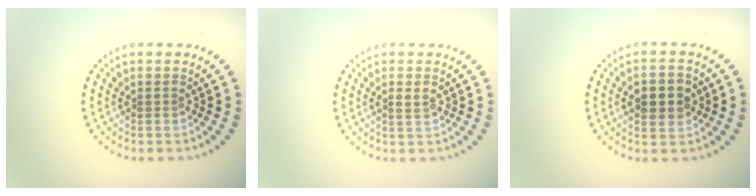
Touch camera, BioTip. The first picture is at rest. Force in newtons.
{"total": 1.0, "press": 1.0, "slide": 0.3}
{"total": 3.6, "press": 3.6, "slide": 0.2}